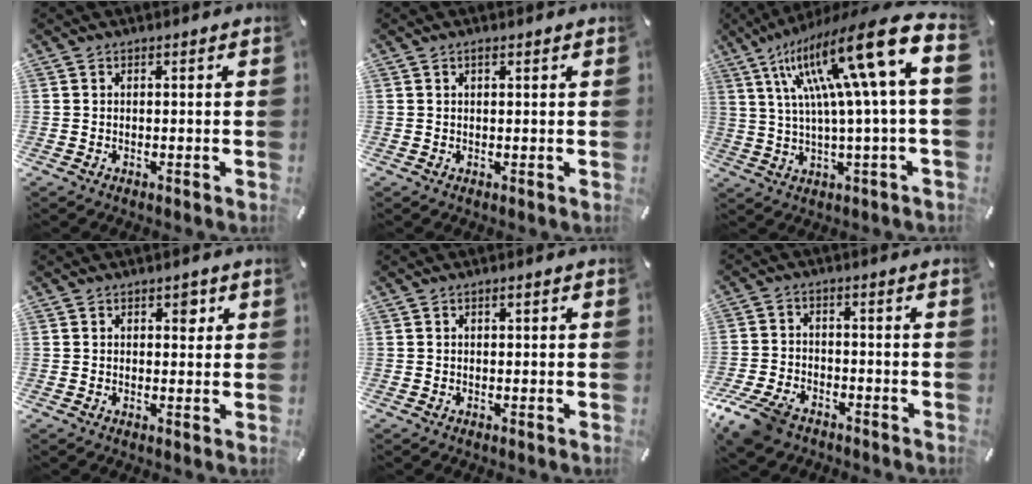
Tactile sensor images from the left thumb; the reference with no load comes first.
{"total": 0.9, "force": [0.6, 0.4, 0.6], "torque": [-0.013, 0.001, 0.010]}
{"total": 24.0, "force": [8.1, 3.6, 22.3], "torque": [-0.403, -0.054, 0.117]}
{"total": 2.7, "force": [1.2, 1.8, 1.6], "torque": [-0.003, -0.008, 0.012]}
{"total": 0.9, "force": [0.4, 0.5, 0.7], "torque": [-0.015, 0.004, 0.005]}
{"total": 8.3, "force": [-5.9, 4.7, 3.5], "torque": [-0.080, 0.026, -0.113]}